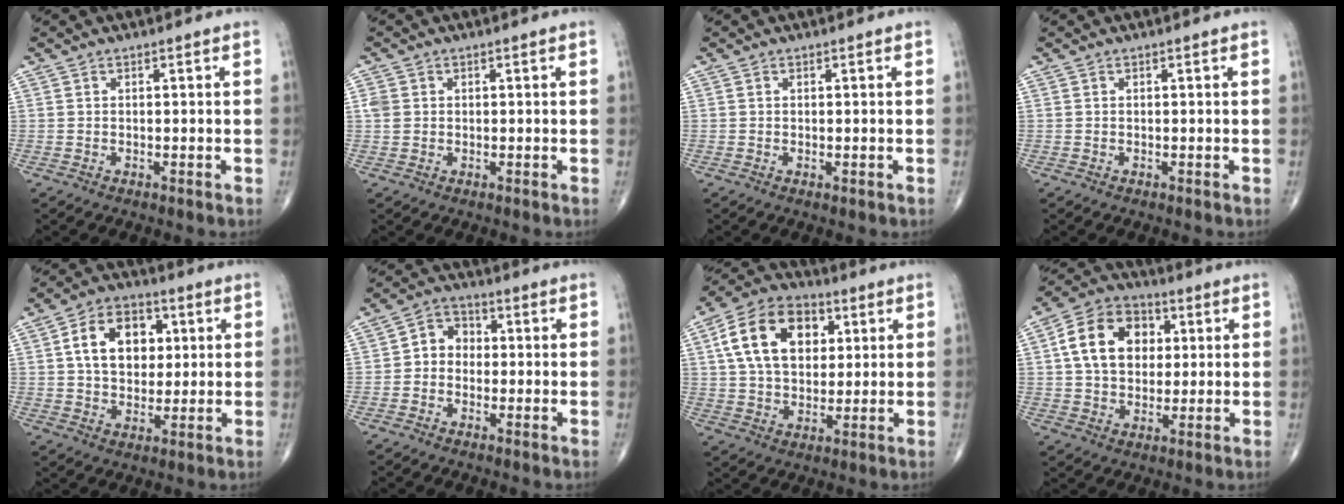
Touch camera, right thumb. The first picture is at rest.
{"total": 2.2, "force": [0.3, 1.9, 1.0], "torque": [-0.018, 0.004, 0.008]}
{"total": 0.5, "force": [-0.1, 0.2, 0.5], "torque": [-0.010, -0.004, 0.000]}
{"total": 0.0}
{"total": 12.6, "force": [2.8, 8.9, 8.5], "torque": [-0.102, 0.005, 0.043]}
{"total": 5.5, "force": [-0.4, 4.7, 2.8], "torque": [-0.018, 0.024, -0.022]}
{"total": 16.6, "force": [4.6, 11.2, 11.4], "torque": [-0.173, 0.005, 0.077]}
{"total": 14.1, "force": [2.7, 10.5, 9.0], "torque": [-0.123, 0.011, 0.038]}